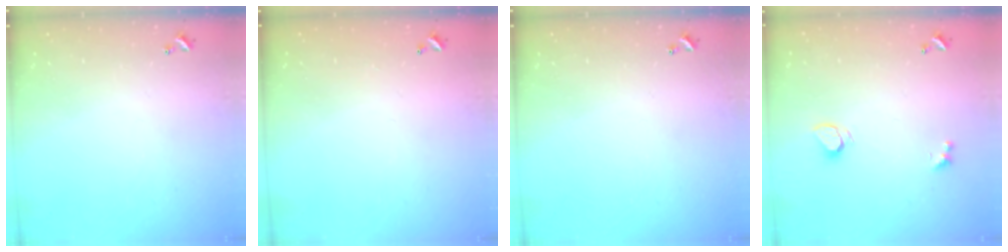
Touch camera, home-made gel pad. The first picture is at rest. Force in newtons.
{"total": 2.8, "press": 2.8, "slide": 0.1}
{"total": 0.0}
{"total": 1.8, "press": 1.7, "slide": 0.3}